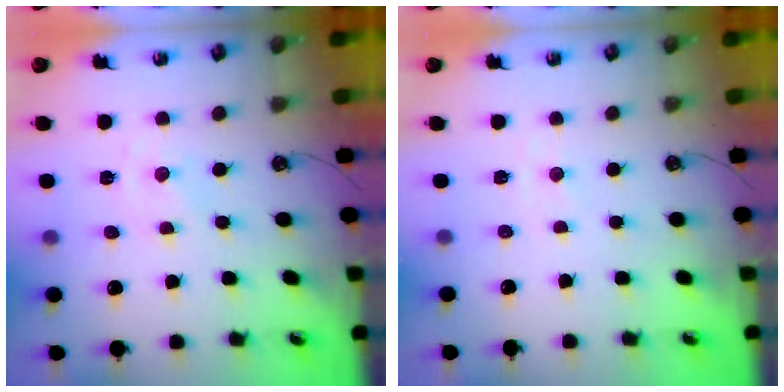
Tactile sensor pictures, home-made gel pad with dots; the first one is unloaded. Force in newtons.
{"total": 1.9, "press": 1.9, "slide": 0.3}